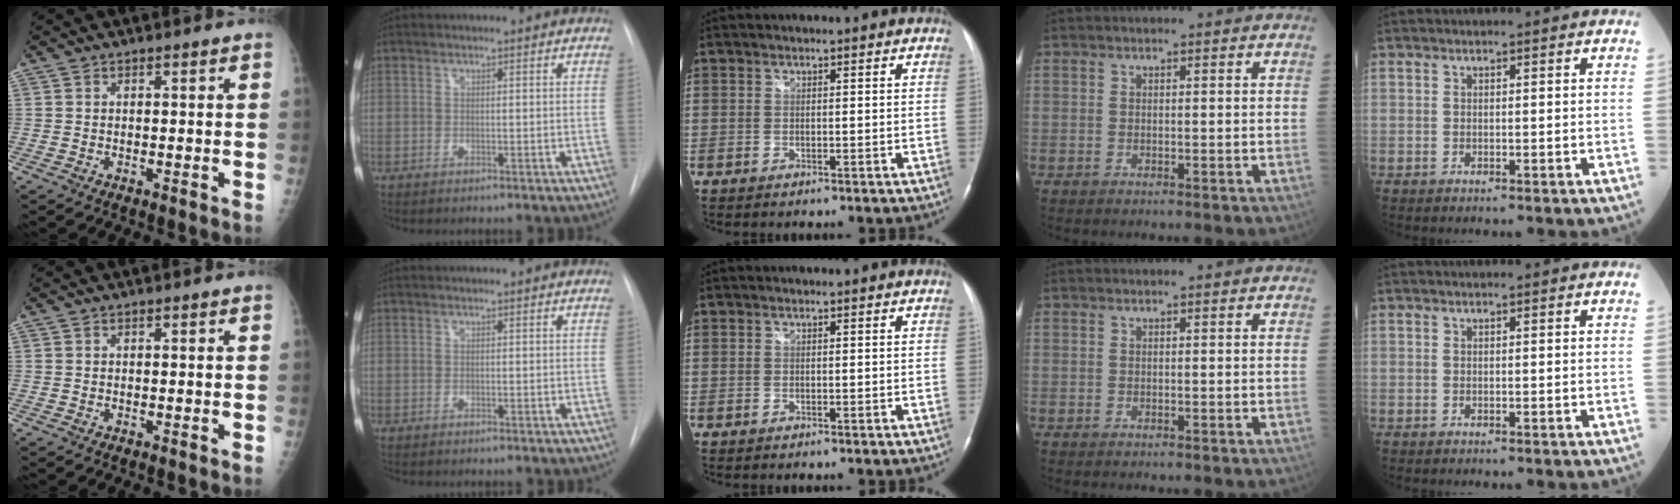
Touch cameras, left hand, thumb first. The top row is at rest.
{}